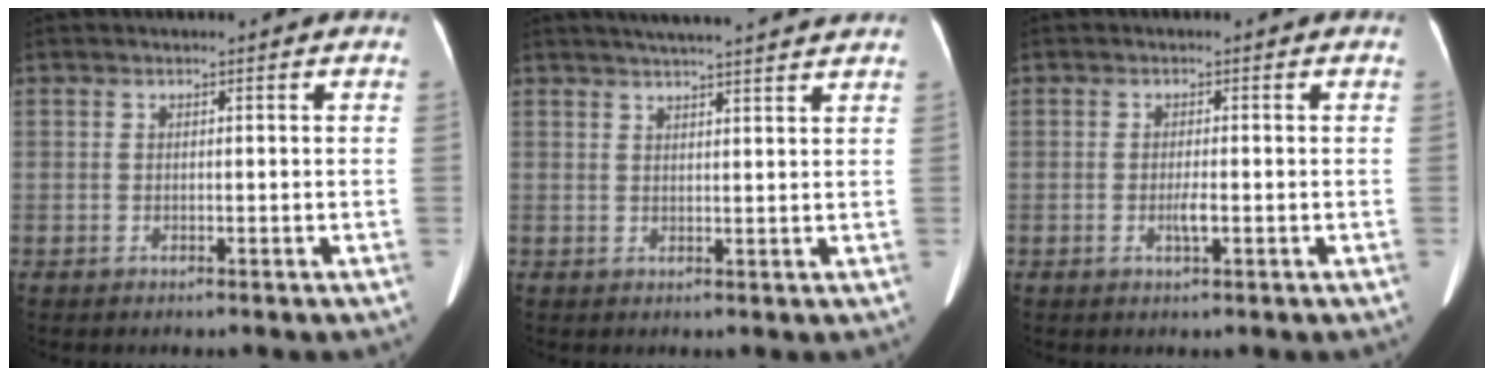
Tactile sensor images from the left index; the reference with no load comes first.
{"total": 11.2, "force": [10.0, 0.2, 5.0], "torque": [-0.072, 0.023, 0.125]}
{"total": 1.8, "force": [-0.5, 0.2, 1.7], "torque": [-0.035, -0.003, -0.009]}